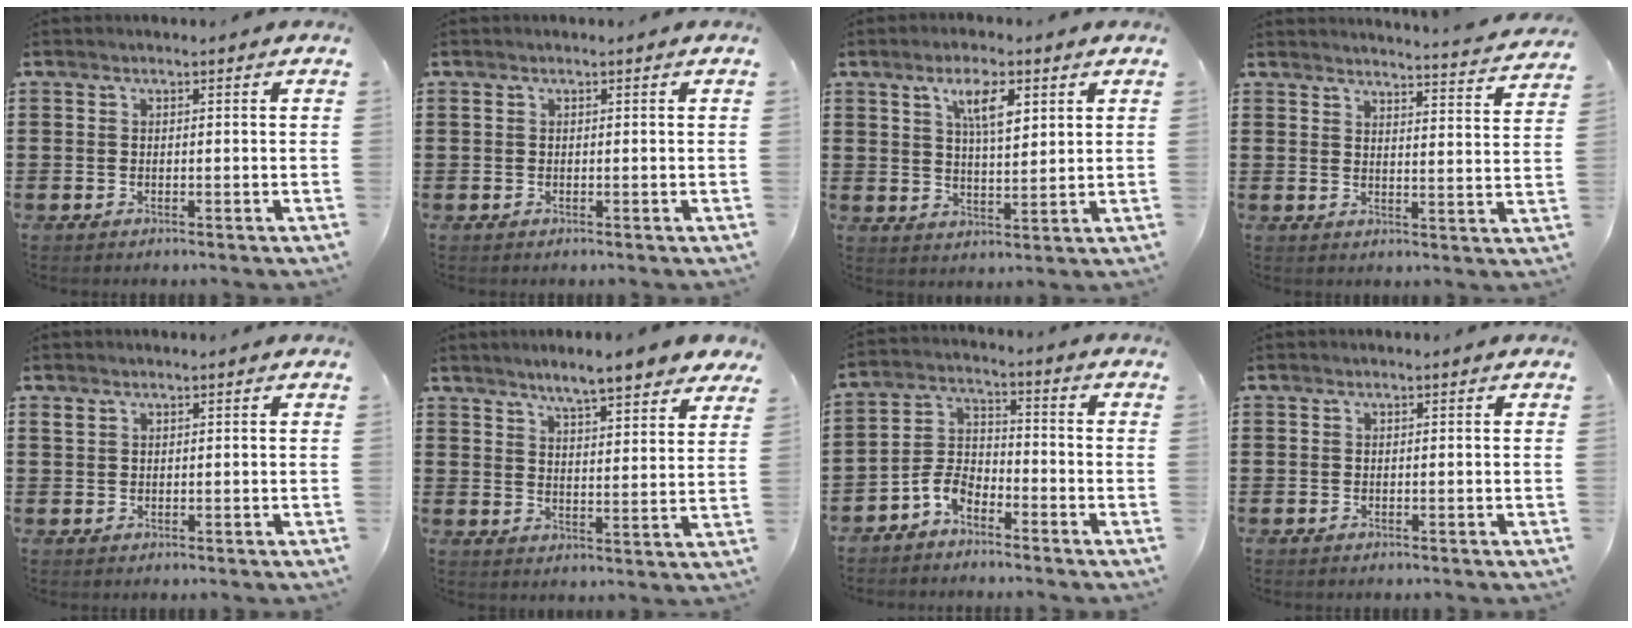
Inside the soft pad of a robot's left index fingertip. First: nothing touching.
{"total": 0.0}
{"total": 6.6, "force": [3.5, 2.3, 5.1], "torque": [-0.094, 0.004, 0.056]}
{"total": 3.7, "force": [3.6, -0.7, 0.4], "torque": [-0.015, -0.034, 0.059]}
{"total": 1.0, "force": [0.7, 0.6, 0.4], "torque": [-0.010, 0.004, 0.013]}
{"total": 5.9, "force": [5.4, 0.2, 2.3], "torque": [-0.059, -0.023, 0.092]}
{"total": 5.2, "force": [-4.1, 2.4, 2.2], "torque": [-0.061, 0.005, -0.085]}
{"total": 0.0}